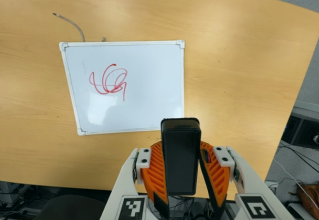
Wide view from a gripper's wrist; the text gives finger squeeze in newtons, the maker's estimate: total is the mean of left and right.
{"total": 7.8, "left": 7.1, "right": 8.5}